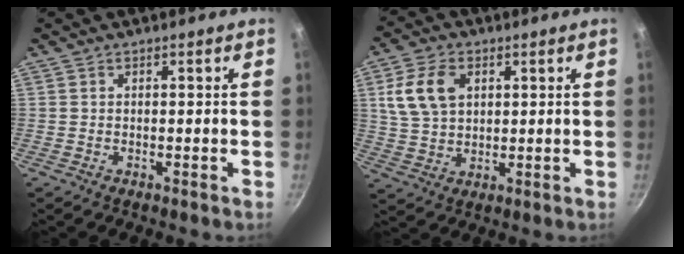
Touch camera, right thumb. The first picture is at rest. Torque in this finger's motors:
{"motor_torque": [-0.26, 0.41, 0.09, -0.08, 0.03]}